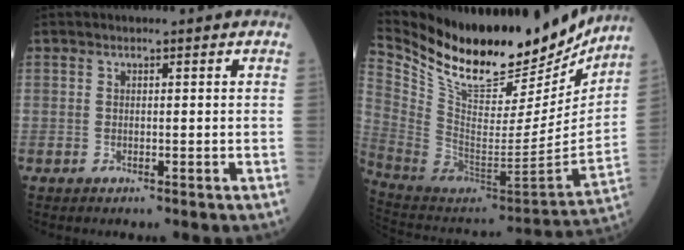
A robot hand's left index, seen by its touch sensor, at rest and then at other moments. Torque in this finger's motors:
{"motor_torque": [0.29, -0.69, 0.25, 0.05]}